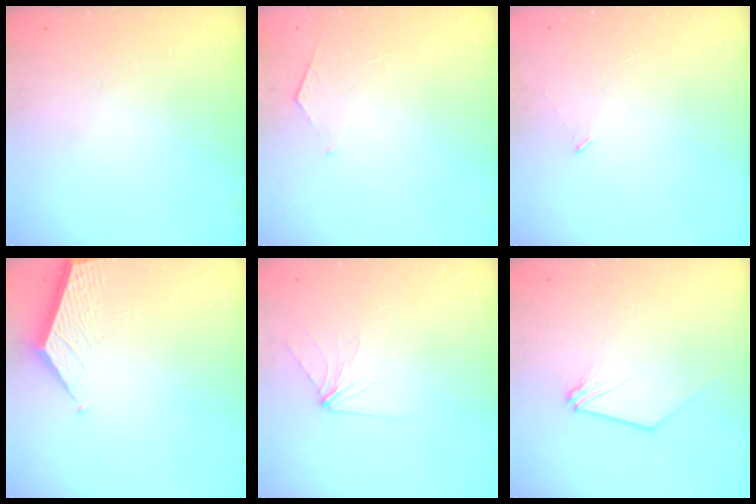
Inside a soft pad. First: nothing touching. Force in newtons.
{"total": 2.7, "press": 2.7, "slide": 0.3}
{"total": 1.6, "press": 1.6, "slide": 0.4}
{"total": 2.1, "press": 2.1, "slide": 0.2}
{"total": 3.4, "press": 3.3, "slide": 0.6}
{"total": 0.0}